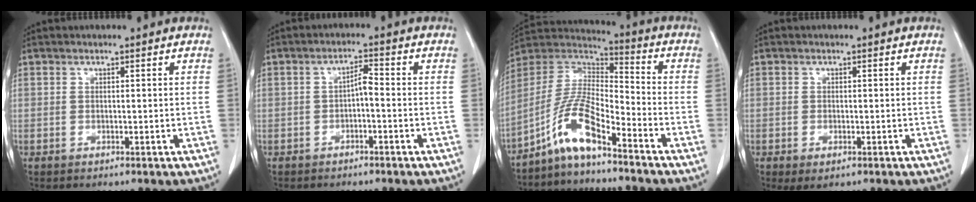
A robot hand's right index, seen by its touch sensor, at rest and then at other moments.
{"total": 2.5, "force": [-0.7, 0.7, 2.3], "torque": [-0.039, 0.009, -0.012]}
{"total": 10.2, "force": [-6.8, 1.7, 7.5], "torque": [-0.165, 0.016, -0.133]}
{"total": 2.5, "force": [-1.2, 1.1, 1.9], "torque": [-0.032, -0.005, -0.011]}